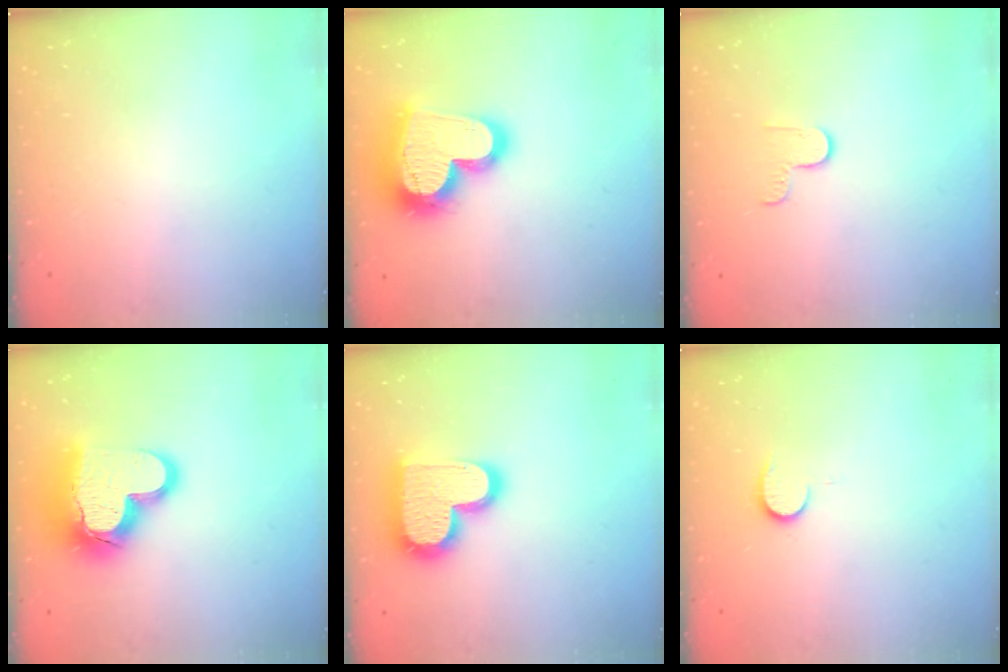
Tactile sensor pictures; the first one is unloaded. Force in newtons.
{"total": 22.4, "press": 22.3, "slide": 1.9}
{"total": 3.8, "press": 3.8, "slide": 0.5}
{"total": 19.2, "press": 19.0, "slide": 2.4}
{"total": 18.1, "press": 18.1, "slide": 1.3}
{"total": 6.3, "press": 6.3, "slide": 0.5}